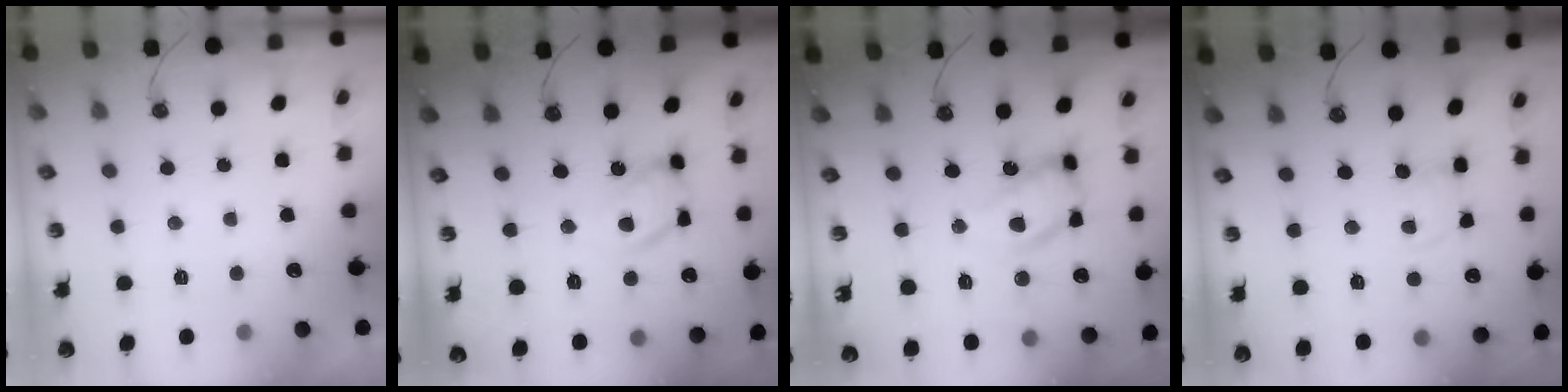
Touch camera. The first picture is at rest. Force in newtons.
{"total": 14.2, "press": 14.1, "slide": 1.2}
{"total": 14.1, "press": 14.1, "slide": 1.2}
{"total": 1.8, "press": 1.8, "slide": 0.2}